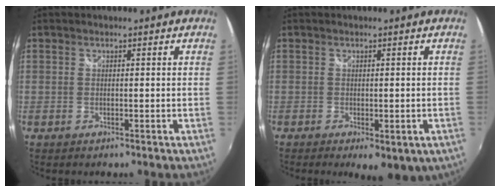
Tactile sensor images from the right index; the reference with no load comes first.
{"total": 6.8, "force": [-3.4, 2.8, 5.2], "torque": [-0.082, -0.030, -0.041]}